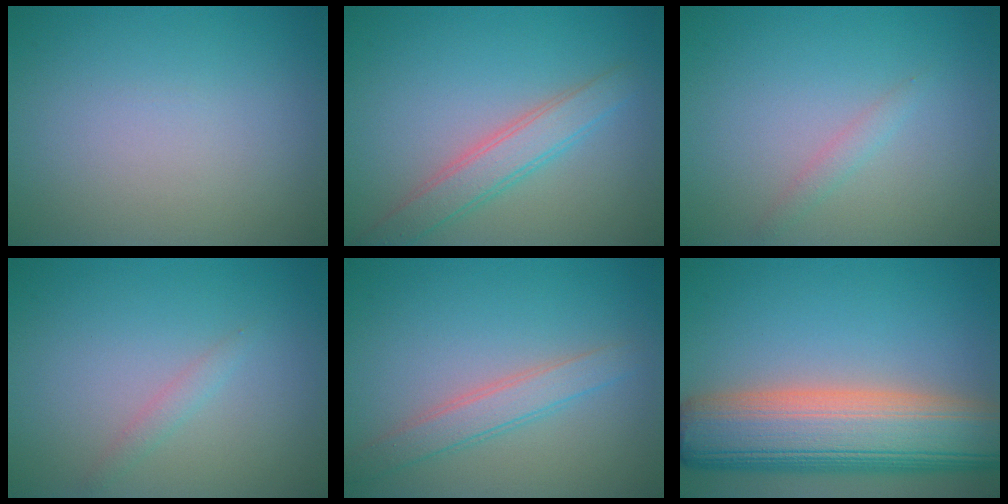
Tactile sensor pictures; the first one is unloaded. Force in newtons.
{"total": 3.3, "press": 3.3, "slide": 0.3}
{"total": 1.0, "press": 0.9, "slide": 0.1}
{"total": 1.0, "press": 0.9, "slide": 0.1}
{"total": 2.5, "press": 2.5, "slide": 0.1}
{"total": 12.4, "press": 12.4, "slide": 0.8}